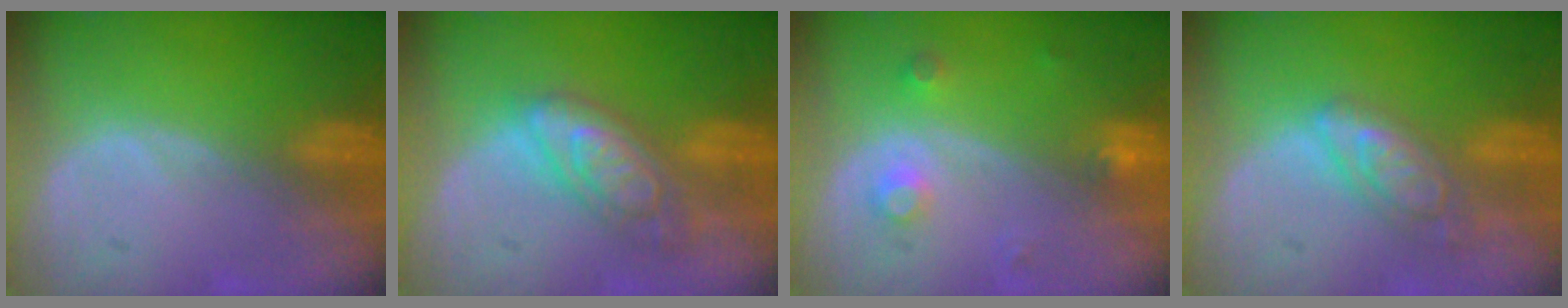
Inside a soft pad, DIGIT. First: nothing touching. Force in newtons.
{"total": 7.1, "press": 7.1, "slide": 0.4}
{"total": 3.2, "press": 3.0, "slide": 1.1}
{"total": 6.2, "press": 5.5, "slide": 2.9}